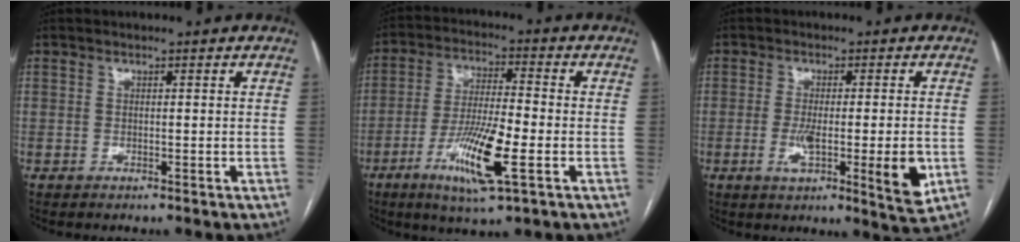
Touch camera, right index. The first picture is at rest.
{"total": 11.9, "force": [-4.5, 1.2, 10.9], "torque": [-0.211, -0.016, -0.080]}
{"total": 9.9, "force": [-2.4, 1.4, 9.5], "torque": [-0.140, -0.017, -0.035]}